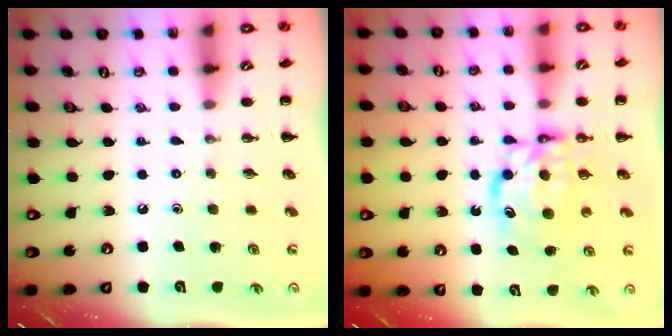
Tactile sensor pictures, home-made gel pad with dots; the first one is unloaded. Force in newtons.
{"total": 6.9, "press": 6.8, "slide": 0.6}